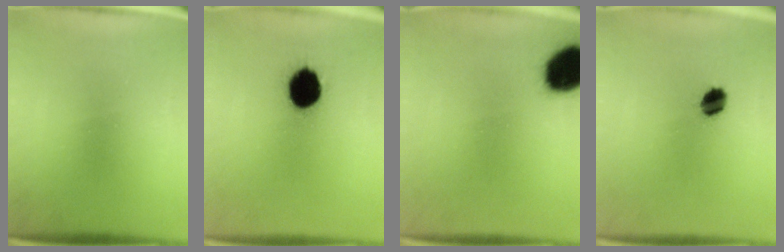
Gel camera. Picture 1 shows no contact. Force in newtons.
{"total": 11.7}
{"total": 12.6}
{"total": 4.5}